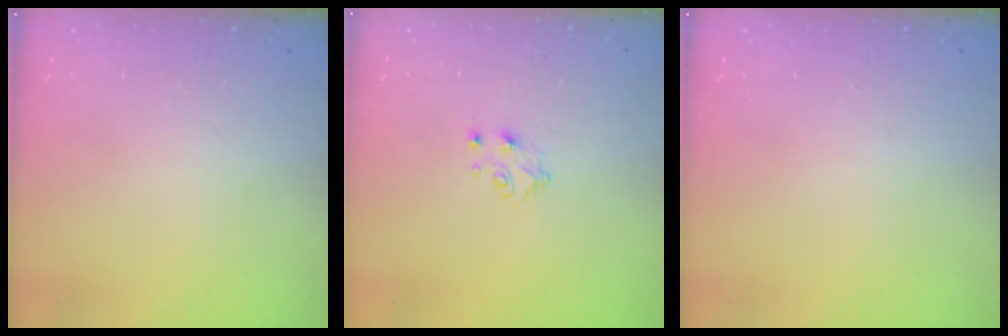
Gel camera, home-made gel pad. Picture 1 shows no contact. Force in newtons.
{"total": 5.5, "press": 5.5, "slide": 0.5}
{"total": 0.0}